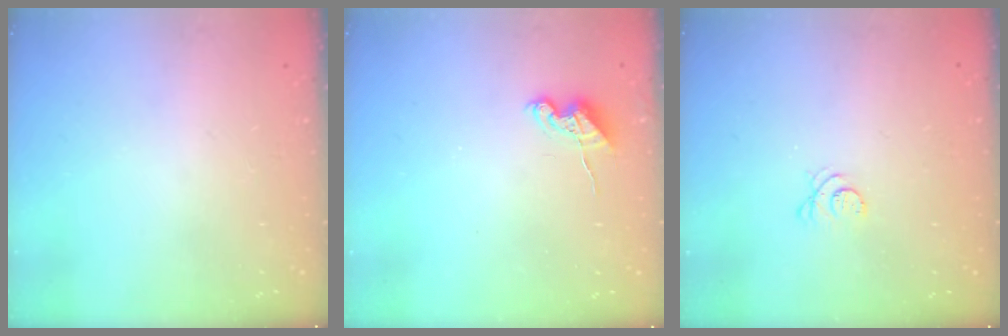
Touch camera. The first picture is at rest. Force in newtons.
{"total": 5.5, "press": 5.5, "slide": 0.6}
{"total": 3.3, "press": 3.3, "slide": 0.5}